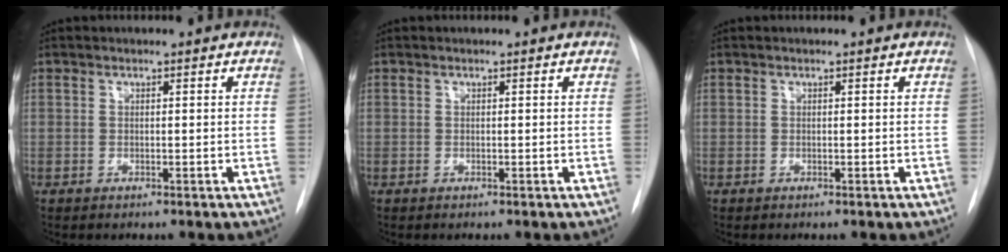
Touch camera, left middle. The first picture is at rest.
{"total": 0.0}
{"total": 0.0}